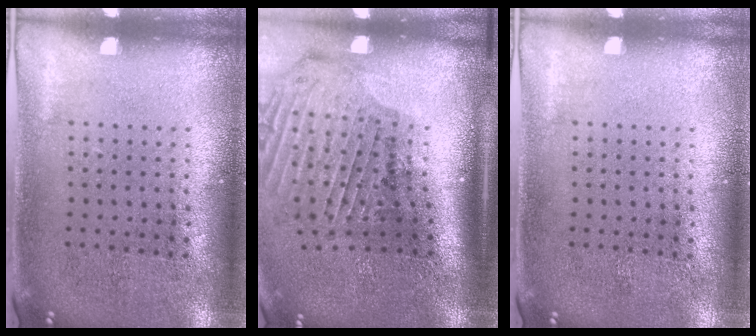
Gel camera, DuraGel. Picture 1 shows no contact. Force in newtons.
{"total": 2.4, "press": 1.9, "slide": 1.4}
{"total": 0.0}